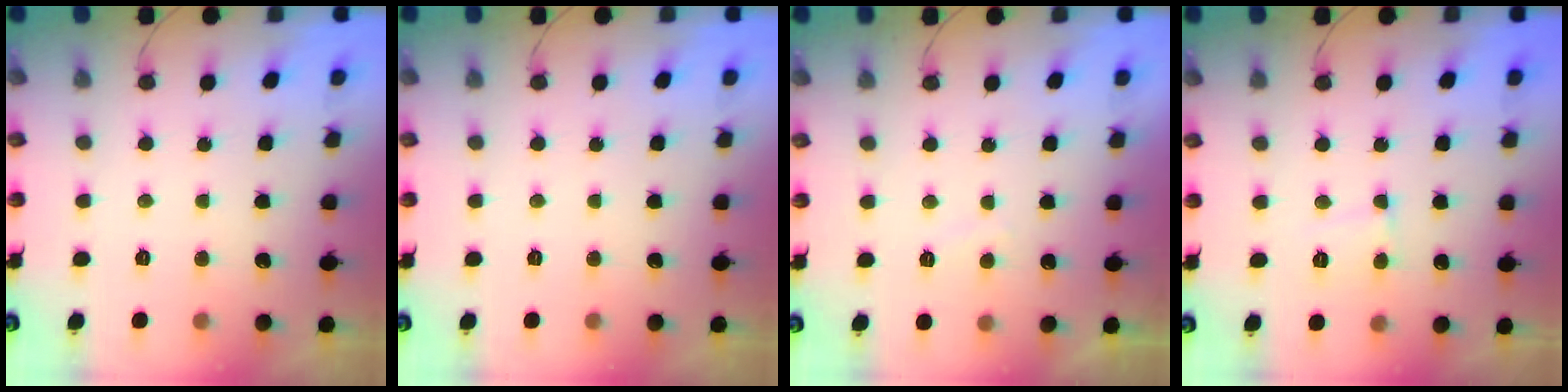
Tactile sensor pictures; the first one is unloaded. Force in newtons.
{"total": 0.0}
{"total": 0.8, "press": 0.6, "slide": 0.5}
{"total": 5.5, "press": 5.4, "slide": 0.5}